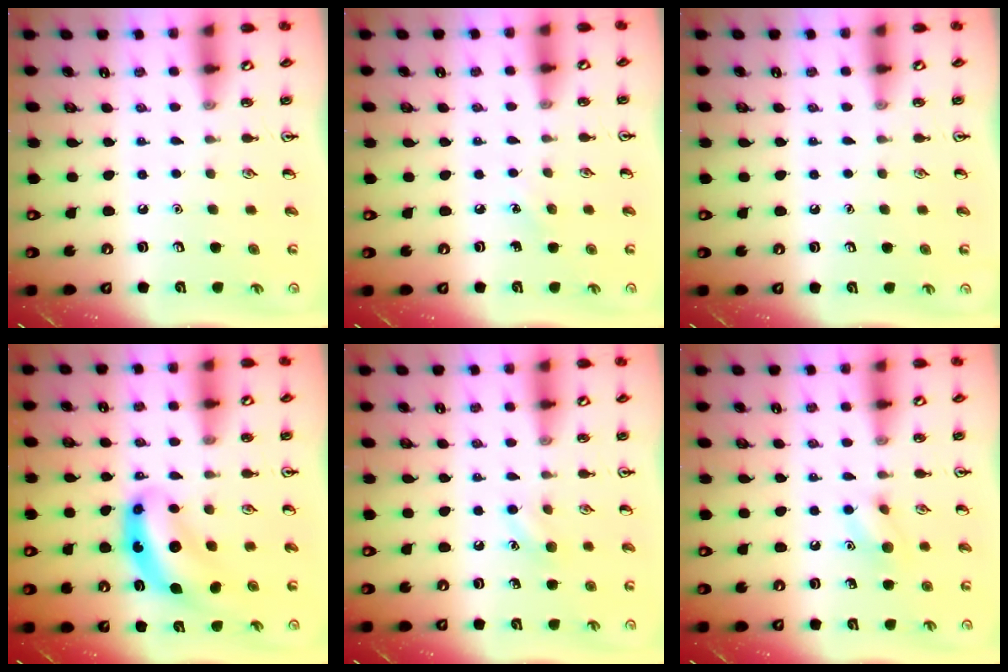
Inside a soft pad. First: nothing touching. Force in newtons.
{"total": 3.6, "press": 3.4, "slide": 1.1}
{"total": 0.0}
{"total": 8.4, "press": 8.1, "slide": 2.2}
{"total": 6.8, "press": 6.4, "slide": 2.2}
{"total": 7.8, "press": 7.7, "slide": 1.2}